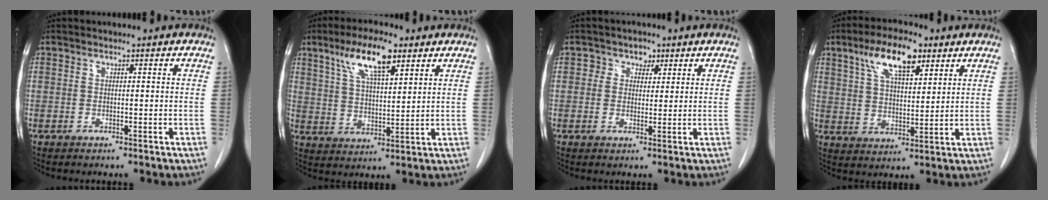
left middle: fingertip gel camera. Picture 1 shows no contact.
{"total": 10.0, "force": [5.9, 2.4, 7.7], "torque": [-0.148, 0.010, 0.109]}
{"total": 2.9, "force": [1.3, 2.4, 1.0], "torque": [-0.008, 0.004, 0.017]}
{"total": 10.3, "force": [5.9, 3.4, 7.8], "torque": [-0.147, 0.015, 0.108]}